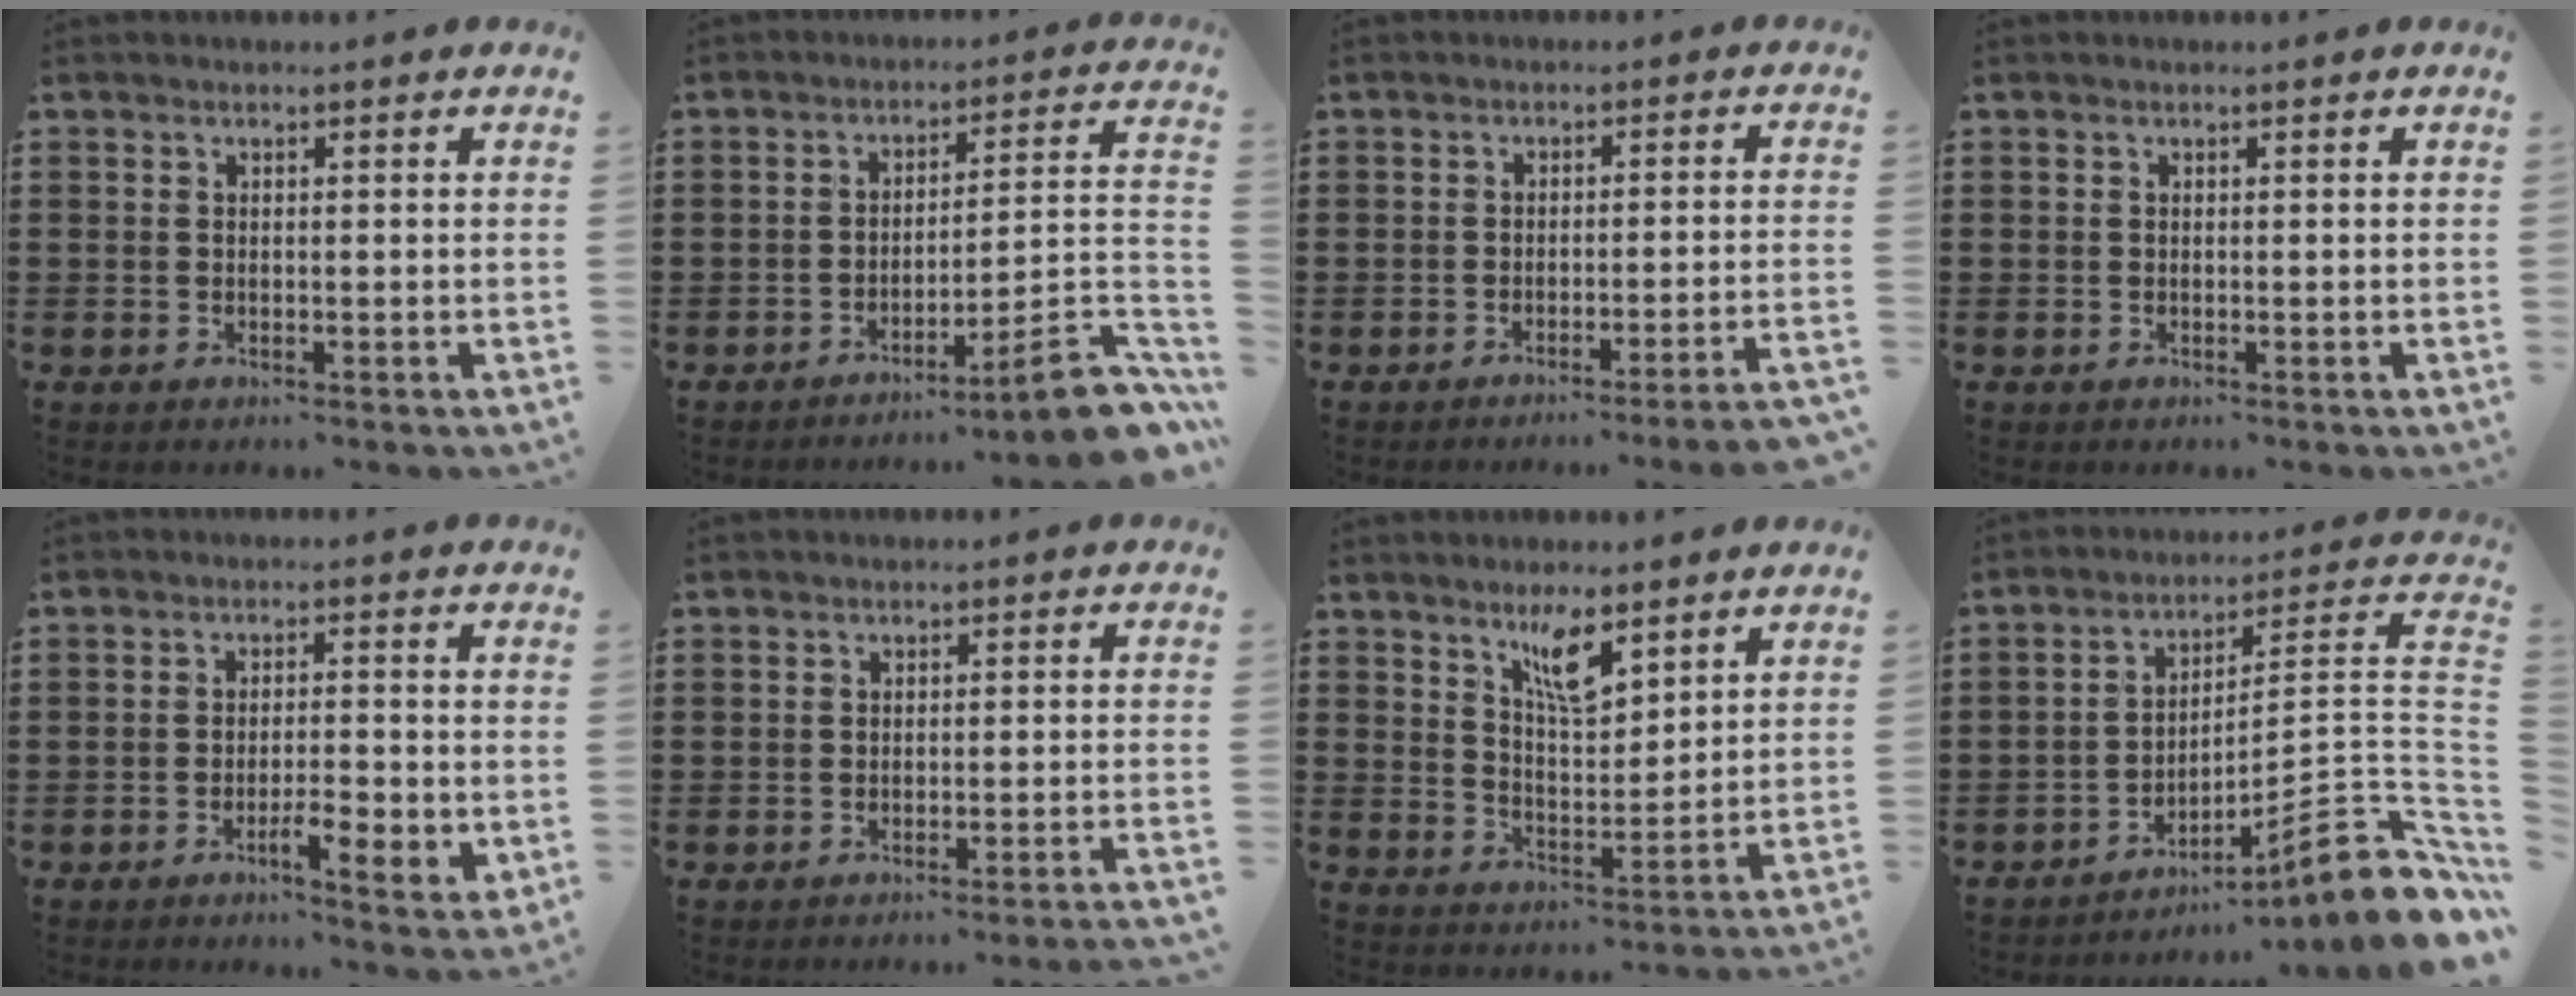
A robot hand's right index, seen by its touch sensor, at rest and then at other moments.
{"total": 9.4, "force": [-6.7, 0.9, 6.6], "torque": [-0.094, 0.014, -0.123]}
{"total": 2.8, "force": [-2.4, -0.6, 1.3], "torque": [-0.021, -0.006, -0.048]}
{"total": 0.0}
{"total": 4.9, "force": [-2.2, 1.1, 4.2], "torque": [-0.065, -0.002, -0.037]}
{"total": 1.7, "force": [-1.5, -0.4, 0.7], "torque": [-0.012, 0.000, -0.029]}
{"total": 6.4, "force": [4.4, 1.8, 4.3], "torque": [-0.080, -0.009, 0.073]}
{"total": 10.5, "force": [-5.4, 0.7, 8.9], "torque": [-0.124, -0.013, -0.105]}